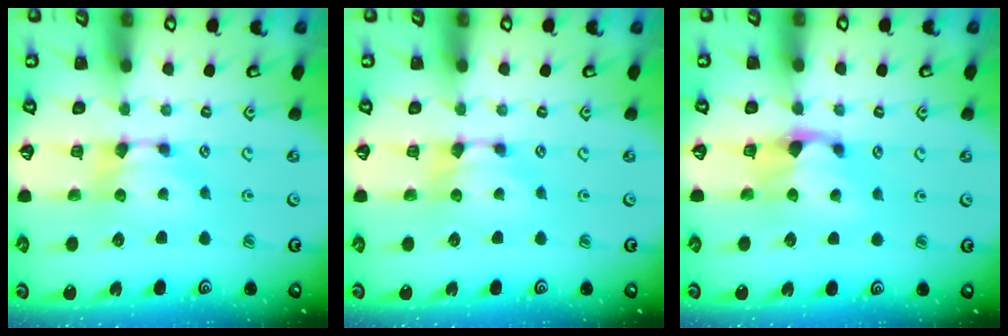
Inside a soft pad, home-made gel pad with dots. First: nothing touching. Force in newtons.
{"total": 0.0}
{"total": 2.7, "press": 2.6, "slide": 0.8}